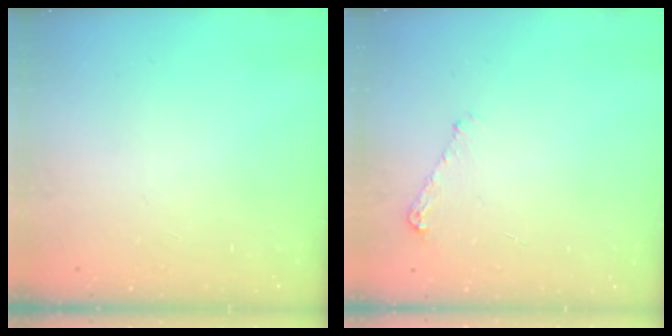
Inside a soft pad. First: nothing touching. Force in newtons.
{"total": 5.3, "press": 5.2, "slide": 0.6}